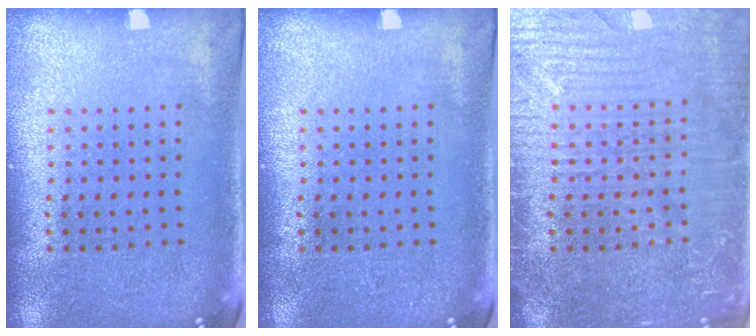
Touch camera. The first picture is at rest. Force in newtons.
{"total": 0.0}
{"total": 3.8, "press": 3.8, "slide": 0.4}